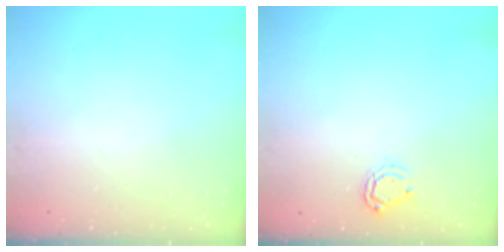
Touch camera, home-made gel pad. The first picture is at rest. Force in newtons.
{"total": 5.2, "press": 5.1, "slide": 0.5}